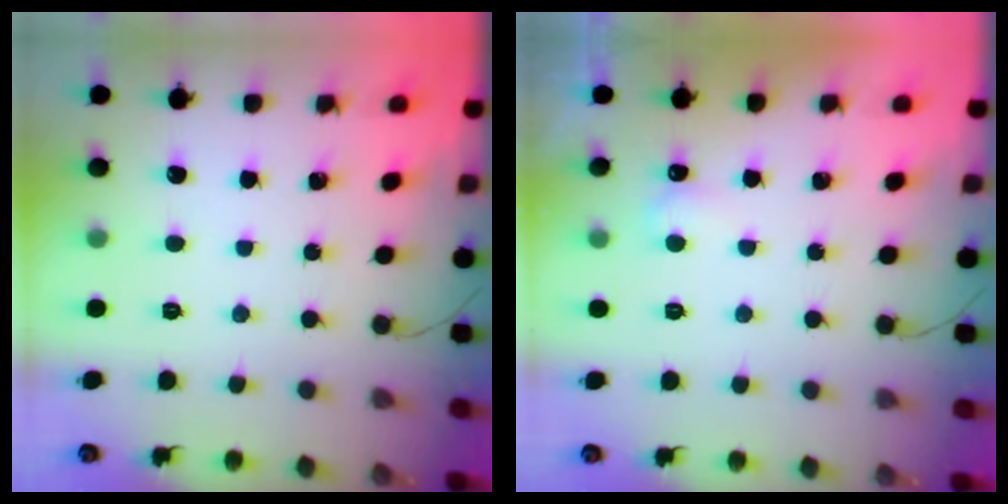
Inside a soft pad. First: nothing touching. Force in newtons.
{"total": 2.2, "press": 2.2, "slide": 0.4}